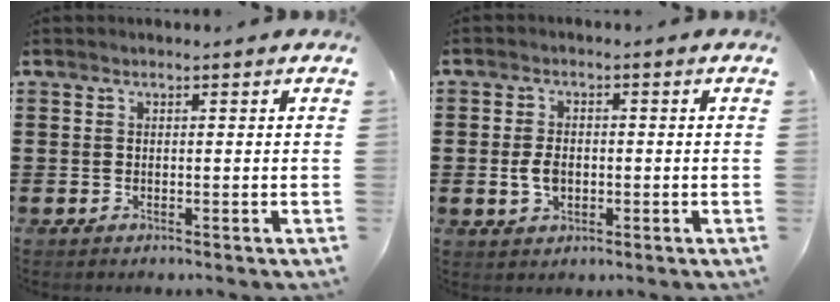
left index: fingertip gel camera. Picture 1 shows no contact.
{"total": 3.6, "force": [-0.3, 2.2, 2.8], "torque": [-0.062, 0.001, -0.008]}